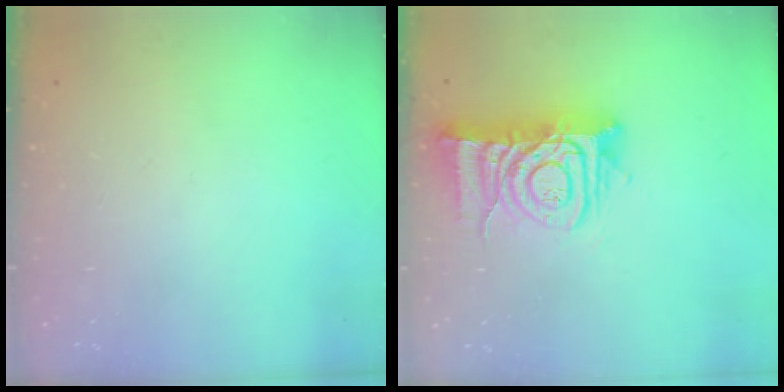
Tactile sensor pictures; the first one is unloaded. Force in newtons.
{"total": 12.8, "press": 12.8, "slide": 1.4}